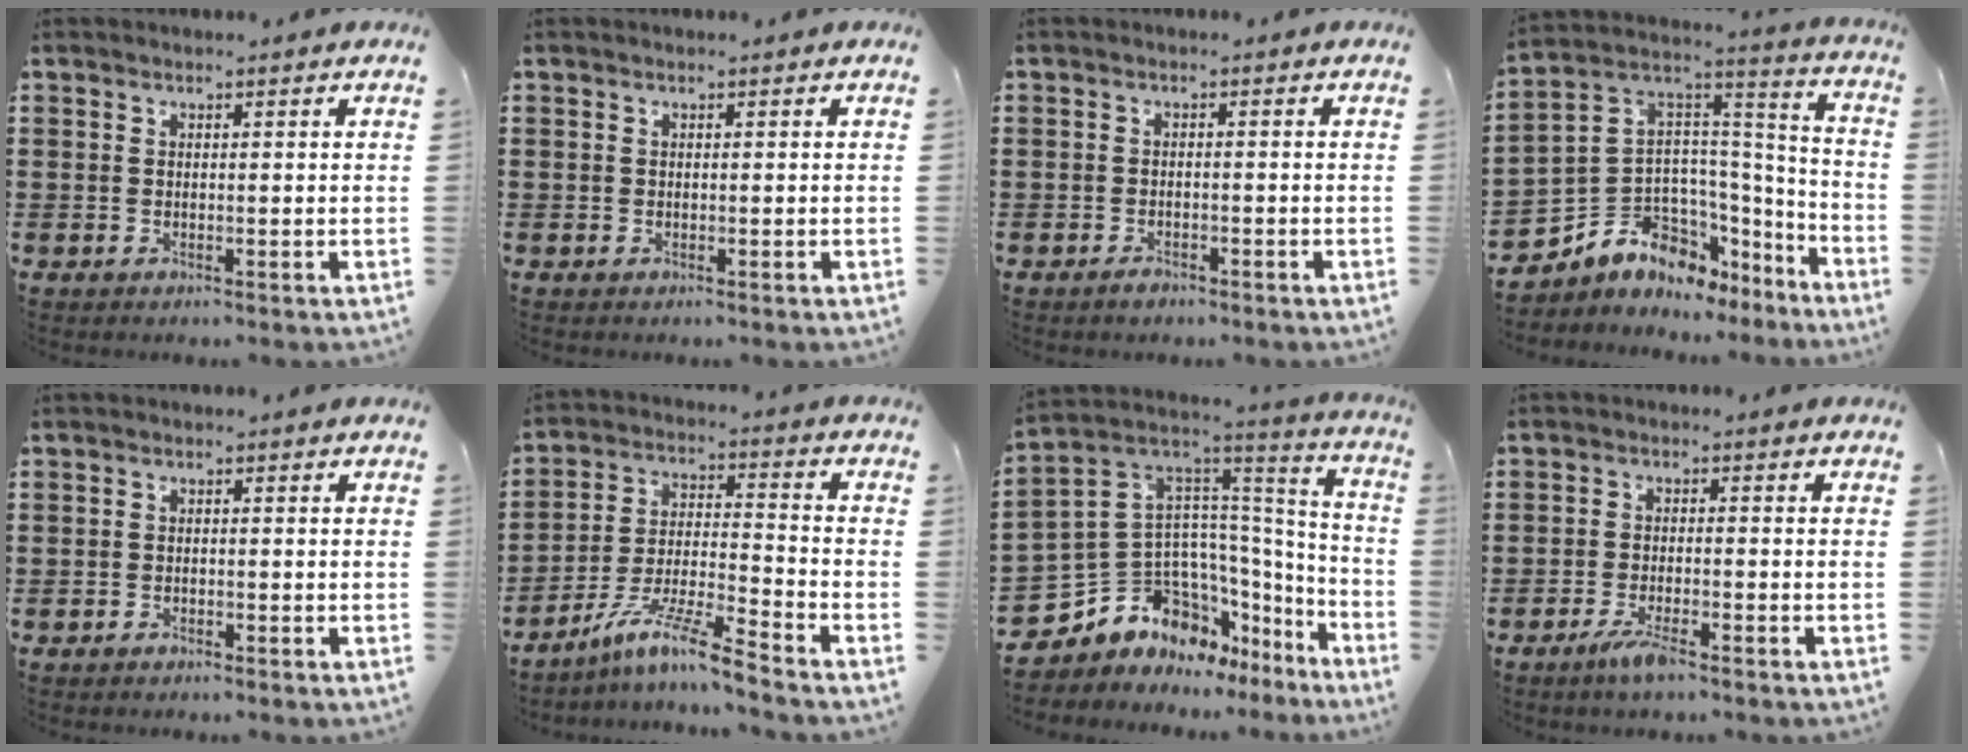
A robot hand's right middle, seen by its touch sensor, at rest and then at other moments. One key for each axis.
{"total": 0.0}
{"total": 1.4, "fx": -1.2, "fy": 0.7, "fz": 0.3, "tx": -0.008, "ty": 0.001, "tz": -0.025}
{"total": 6.2, "fx": -3.4, "fy": 5.1, "fz": 0.5, "tx": -0.050, "ty": -0.024, "tz": -0.065}
{"total": 0.9, "fx": -0.8, "fy": 0.3, "fz": 0.1, "tx": -0.003, "ty": 0.002, "tz": -0.018}
{"total": 10.0, "fx": -8.0, "fy": 0.3, "fz": 6.0, "tx": -0.122, "ty": -0.002, "tz": -0.159}
{"total": 9.6, "fx": -5.1, "fy": 7.3, "fz": 3.6, "tx": -0.123, "ty": -0.025, "tz": -0.103}
{"total": 3.4, "fx": -2.3, "fy": 0.3, "fz": 2.4, "tx": -0.051, "ty": -0.003, "tz": -0.044}